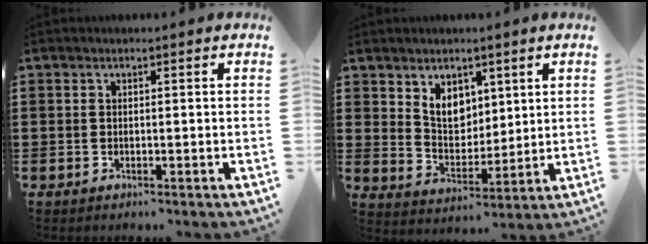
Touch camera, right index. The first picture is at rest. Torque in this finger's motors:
{"motor_torque": [0.52, 0.52, 0.52, 0.03]}